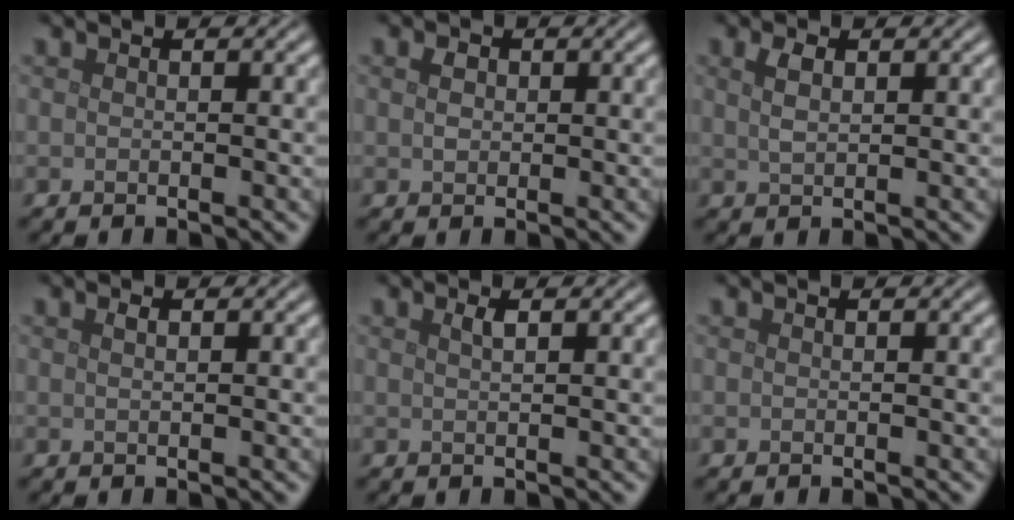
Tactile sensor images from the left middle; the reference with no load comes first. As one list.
[{"total": 1.2, "force": [0.3, 1.0, 0.6], "torque": [-0.012, 0.001, 0.005]}, {"total": 1.7, "force": [0.8, 0.8, 1.3], "torque": [-0.030, 0.001, 0.018]}, {"total": 0.6, "force": [0.3, 0.2, 0.5], "torque": [-0.011, 0.001, 0.005]}, {"total": 1.1, "force": [0.5, 0.3, 0.9], "torque": [-0.013, 0.002, 0.007]}, {"total": 0.0}]